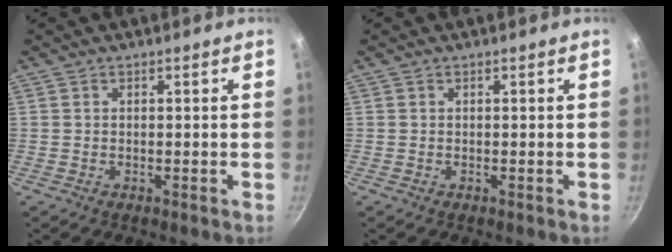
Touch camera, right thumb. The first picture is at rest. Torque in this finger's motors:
{"motor_torque": [0.08, 0.12, 0.05, -0.05, 0.00]}